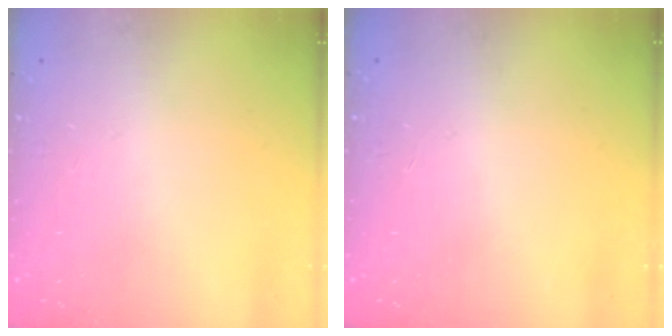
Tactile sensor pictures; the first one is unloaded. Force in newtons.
{"total": 1.2, "press": 1.1, "slide": 0.2}